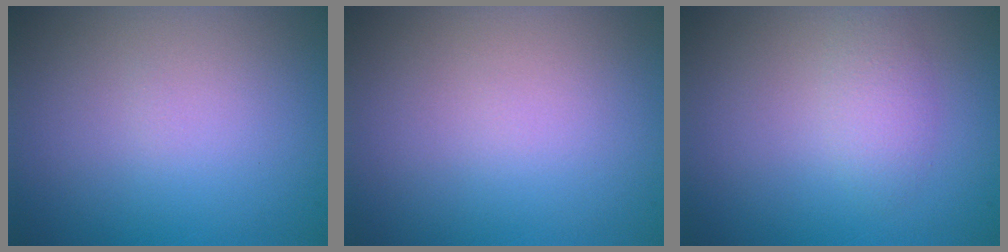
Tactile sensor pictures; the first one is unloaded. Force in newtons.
{"total": 0.0}
{"total": 1.8, "press": 1.8, "slide": 0.0}